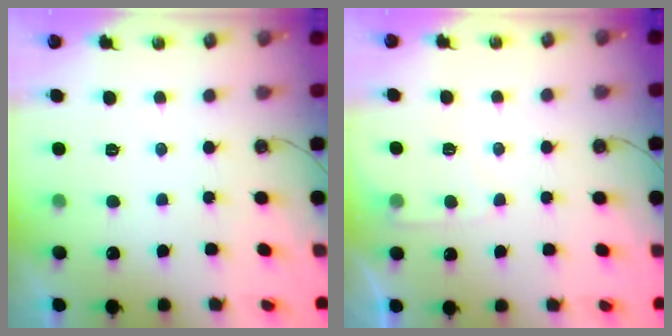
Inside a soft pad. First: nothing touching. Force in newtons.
{"total": 3.7, "press": 3.6, "slide": 0.4}